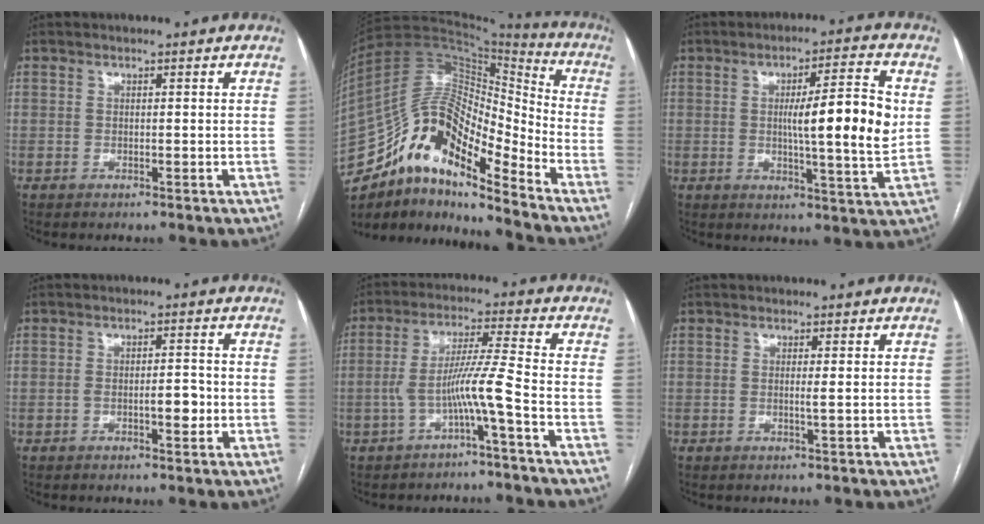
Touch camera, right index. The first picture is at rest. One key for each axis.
{"total": 17.8, "fx": -12.5, "fy": 5.4, "fz": 11.5, "tx": -0.206, "ty": 0.054, "tz": -0.217}
{"total": 11.9, "fx": 1.0, "fy": 0.6, "fz": 11.8, "tx": -0.173, "ty": 0.001, "tz": 0.012}
{"total": 3.1, "fx": -0.9, "fy": 0.9, "fz": 2.9, "tx": -0.046, "ty": 0.003, "tz": -0.013}
{"total": 6.9, "fx": -2.8, "fy": -1.3, "fz": 6.2, "tx": -0.120, "ty": 0.017, "tz": -0.052}
{"total": 0.9, "fx": 0.0, "fy": -0.3, "fz": 0.8, "tx": -0.013, "ty": -0.001, "tz": -0.002}